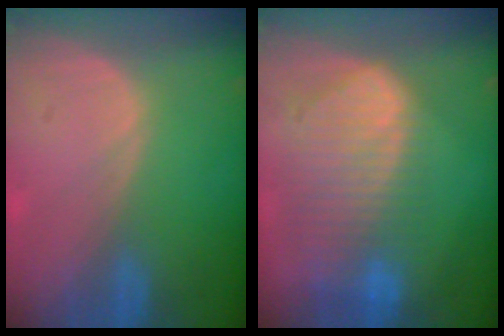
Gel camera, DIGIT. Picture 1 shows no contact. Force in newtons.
{"total": 10.6, "press": 9.1, "slide": 5.4}